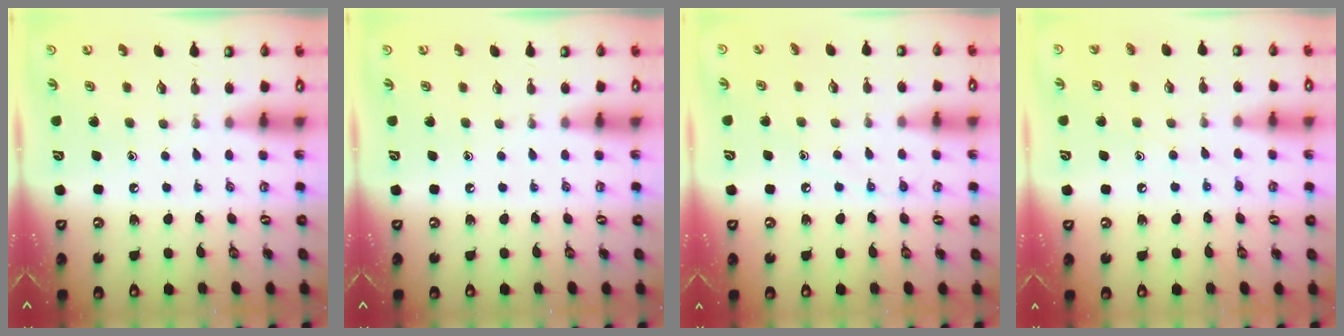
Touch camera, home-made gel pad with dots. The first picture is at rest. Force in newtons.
{"total": 0.0}
{"total": 6.5, "press": 6.4, "slide": 0.7}
{"total": 6.1, "press": 6.1, "slide": 0.5}